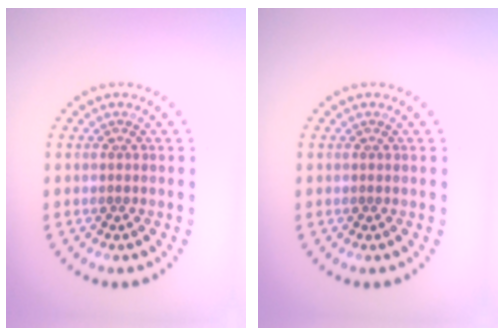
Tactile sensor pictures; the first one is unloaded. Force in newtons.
{"total": 0.0}